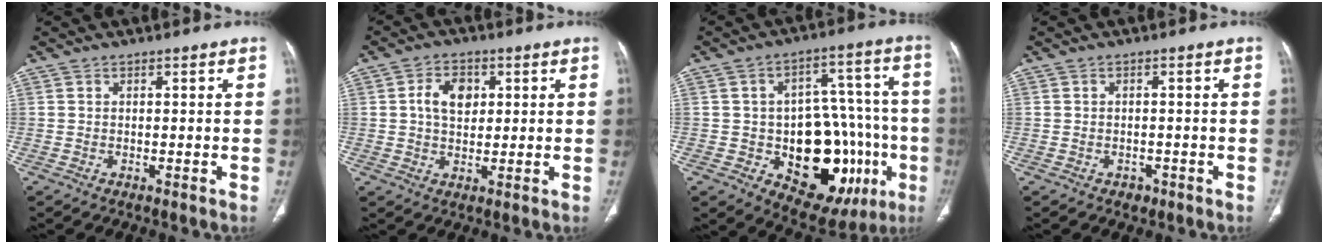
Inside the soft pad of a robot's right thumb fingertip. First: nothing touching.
{"total": 6.2, "force": [1.5, 4.3, 4.3], "torque": [-0.061, 0.000, 0.023]}
{"total": 23.9, "force": [-6.4, 14.1, 18.1], "torque": [-0.191, 0.036, -0.064]}
{"total": 1.6, "force": [-0.9, 1.2, 0.4], "torque": [-0.002, 0.003, -0.009]}